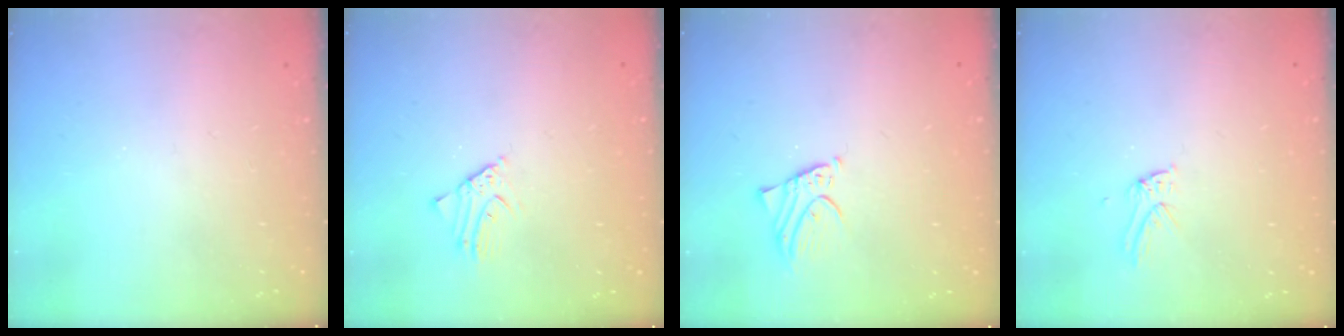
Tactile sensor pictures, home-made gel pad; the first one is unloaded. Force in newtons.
{"total": 2.6, "press": 2.6, "slide": 0.2}
{"total": 2.9, "press": 2.9, "slide": 0.2}
{"total": 4.7, "press": 4.7, "slide": 0.4}